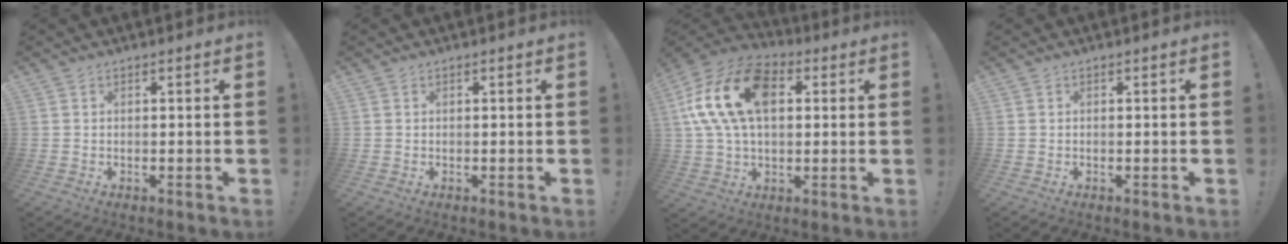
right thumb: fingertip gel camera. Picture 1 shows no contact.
{"total": 0.0}
{"total": 20.7, "force": [5.3, 13.3, 15.1], "torque": [-0.290, 0.006, 0.096]}
{"total": 0.0}